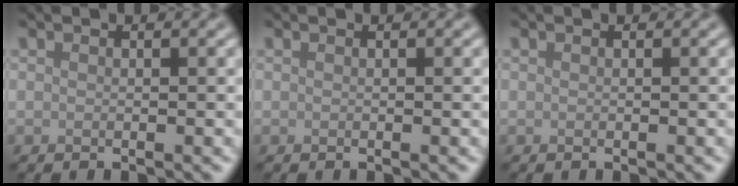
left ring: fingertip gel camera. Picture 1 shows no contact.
{"total": 0.0}
{"total": 0.0}